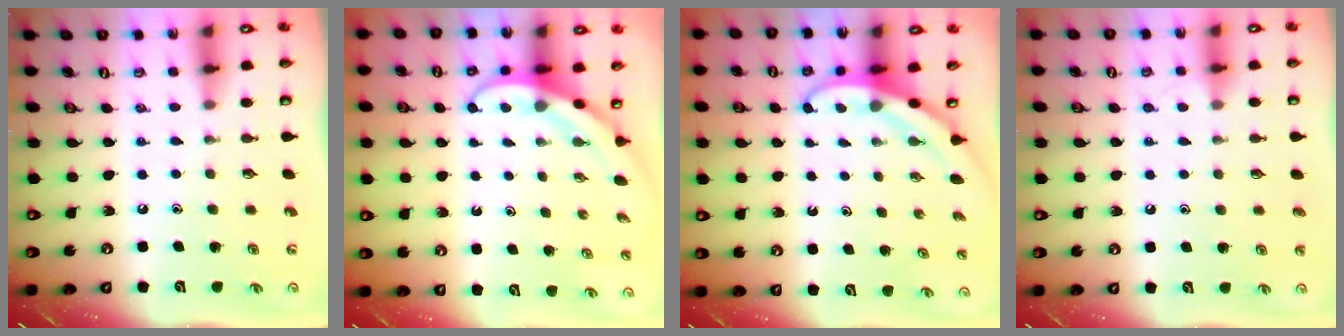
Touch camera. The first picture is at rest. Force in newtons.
{"total": 3.8, "press": 3.8, "slide": 0.3}
{"total": 3.7, "press": 3.7, "slide": 0.4}
{"total": 2.6, "press": 2.5, "slide": 0.3}